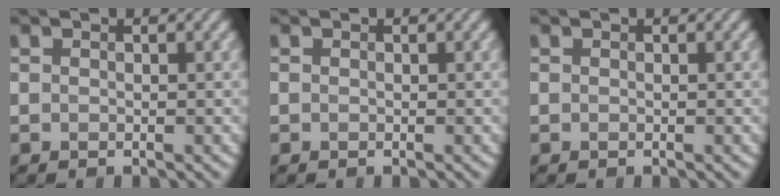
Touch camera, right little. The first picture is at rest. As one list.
[{"total": 0.0}, {"total": 0.0}]